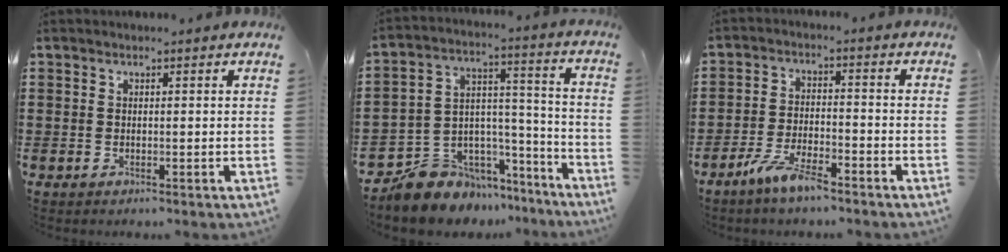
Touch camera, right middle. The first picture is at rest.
{"total": 7.8, "force": [-6.5, 4.3, -0.2], "torque": [-0.017, 0.005, -0.123]}
{"total": 5.4, "force": [-4.4, 0.9, 3.0], "torque": [-0.068, -0.001, -0.085]}